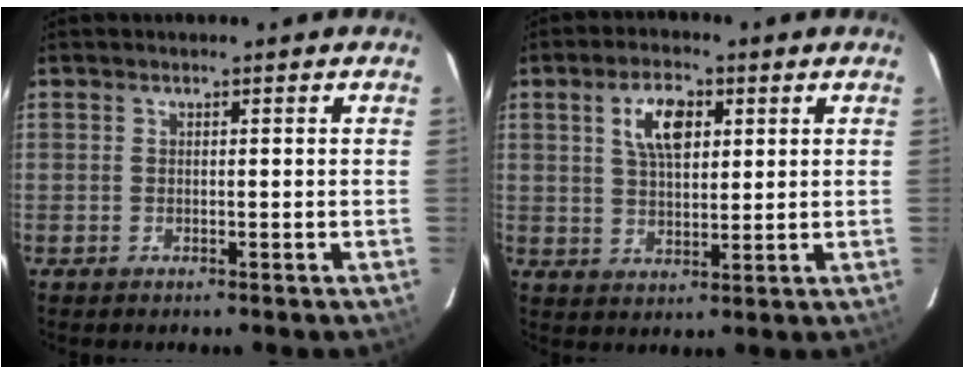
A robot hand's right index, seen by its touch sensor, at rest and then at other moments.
{"total": 7.4, "force": [2.7, 3.7, 5.9], "torque": [-0.107, 0.014, 0.052]}